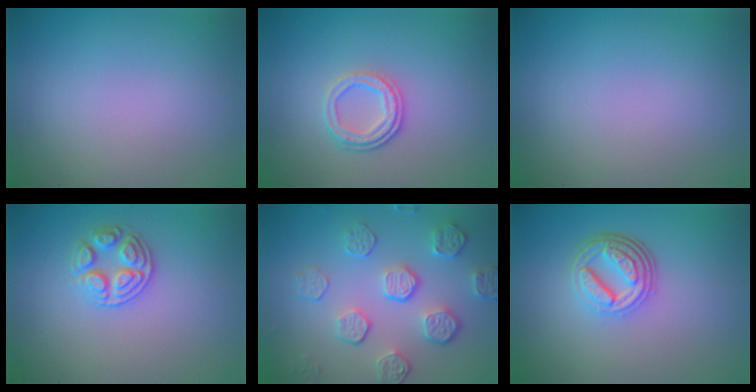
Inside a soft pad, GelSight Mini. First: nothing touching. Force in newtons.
{"total": 2.6, "press": 2.3, "slide": 1.3}
{"total": 0.0}
{"total": 2.6, "press": 2.6, "slide": 0.5}
{"total": 5.6, "press": 4.0, "slide": 3.9}
{"total": 4.9, "press": 3.6, "slide": 3.4}